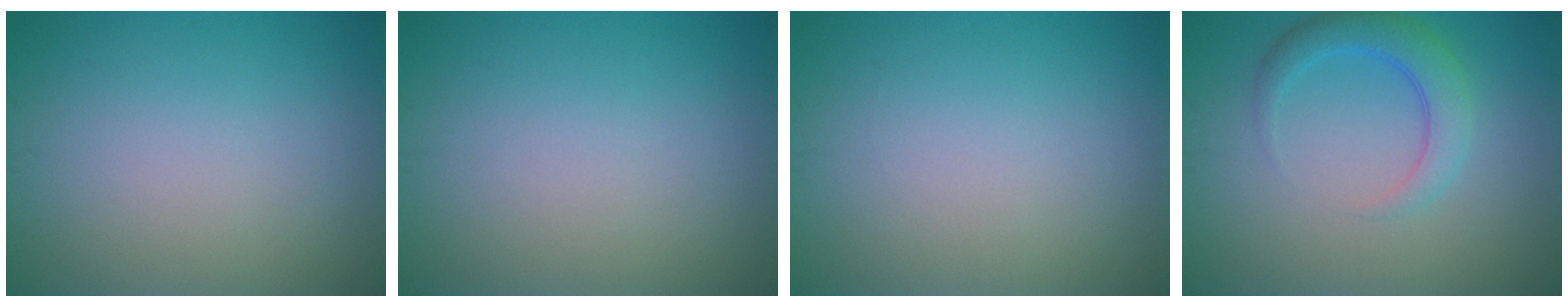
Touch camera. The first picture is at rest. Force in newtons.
{"total": 0.0}
{"total": 0.0}
{"total": 3.4, "press": 3.3, "slide": 0.2}